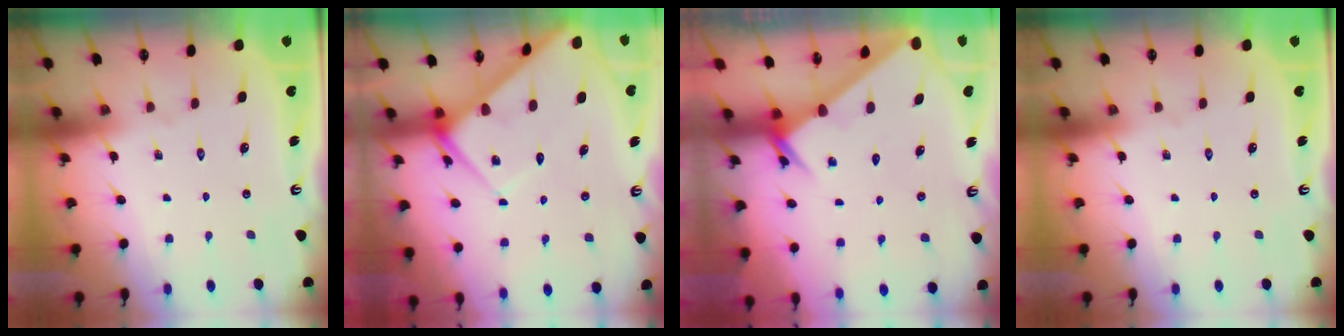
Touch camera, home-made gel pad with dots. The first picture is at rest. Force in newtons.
{"total": 8.4, "press": 8.4, "slide": 0.8}
{"total": 2.5, "press": 2.5, "slide": 0.3}
{"total": 0.0}